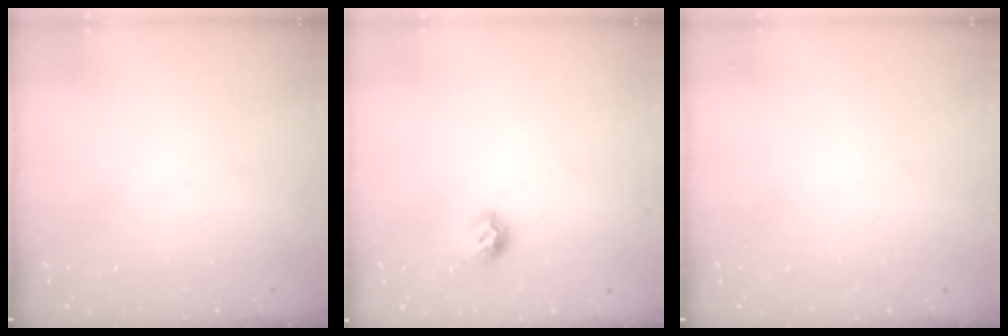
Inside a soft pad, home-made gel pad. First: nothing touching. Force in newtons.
{"total": 8.2, "press": 8.2, "slide": 0.7}
{"total": 0.0}